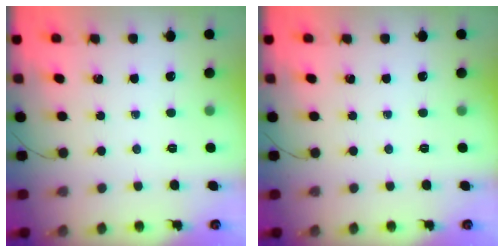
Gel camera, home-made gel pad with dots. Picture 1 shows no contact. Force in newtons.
{"total": 0.0}